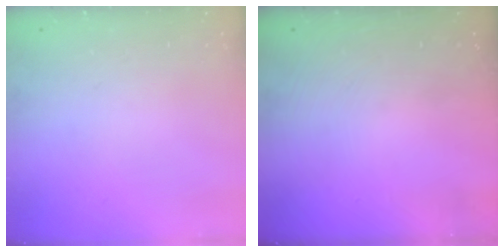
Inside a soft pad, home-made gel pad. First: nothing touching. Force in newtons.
{"total": 0.0}